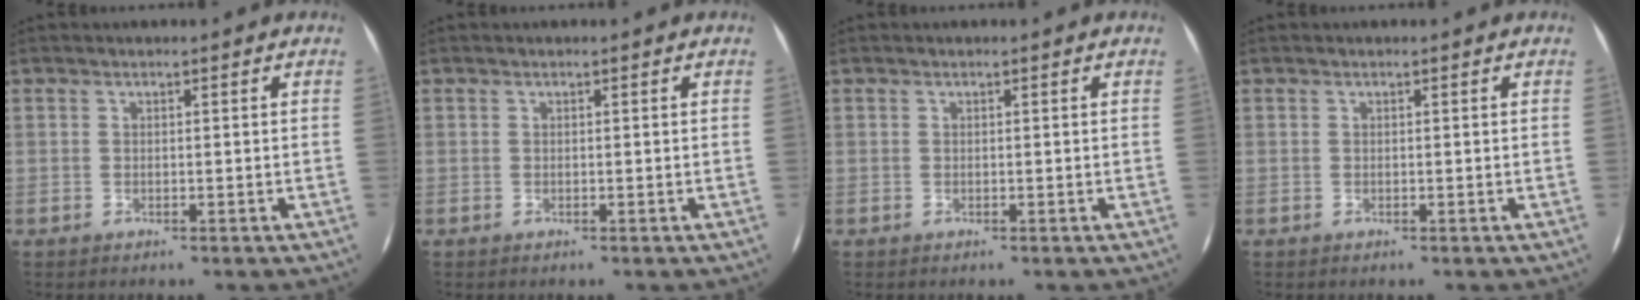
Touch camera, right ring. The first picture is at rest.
{"total": 0.0}
{"total": 0.0}
{"total": 0.0}